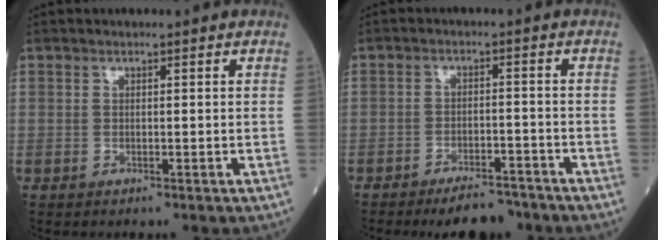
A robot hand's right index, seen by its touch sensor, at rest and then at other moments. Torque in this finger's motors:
{"motor_torque": [0.45, -0.43, 0.10, 0.00]}